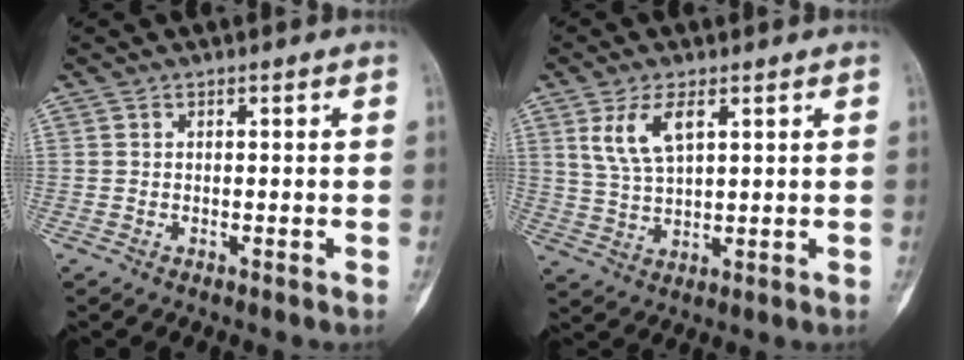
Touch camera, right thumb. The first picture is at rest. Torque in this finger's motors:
{"motor_torque": [-0.82, 0.97, 0.67, 0.10, 0.06]}